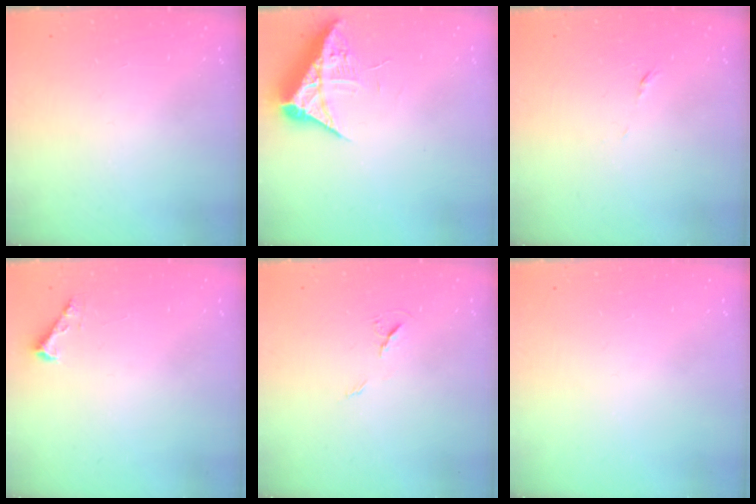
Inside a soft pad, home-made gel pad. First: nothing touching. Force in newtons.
{"total": 7.2, "press": 7.2, "slide": 0.8}
{"total": 4.4, "press": 4.3, "slide": 0.8}
{"total": 2.3, "press": 2.3, "slide": 0.3}
{"total": 5.8, "press": 5.4, "slide": 2.2}
{"total": 0.0}